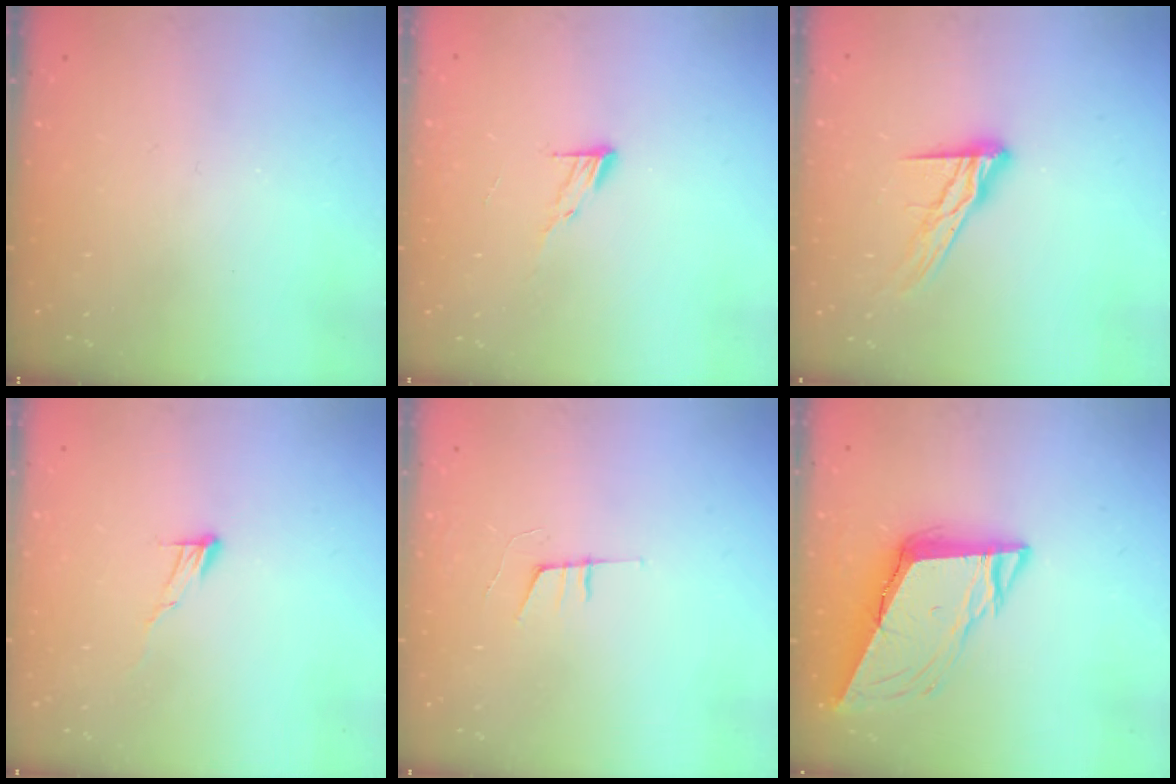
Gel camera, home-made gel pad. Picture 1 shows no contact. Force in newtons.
{"total": 5.9, "press": 5.9, "slide": 0.6}
{"total": 11.6, "press": 11.6, "slide": 0.9}
{"total": 6.5, "press": 6.5, "slide": 0.4}
{"total": 6.1, "press": 5.2, "slide": 3.1}
{"total": 10.3, "press": 9.9, "slide": 2.9}